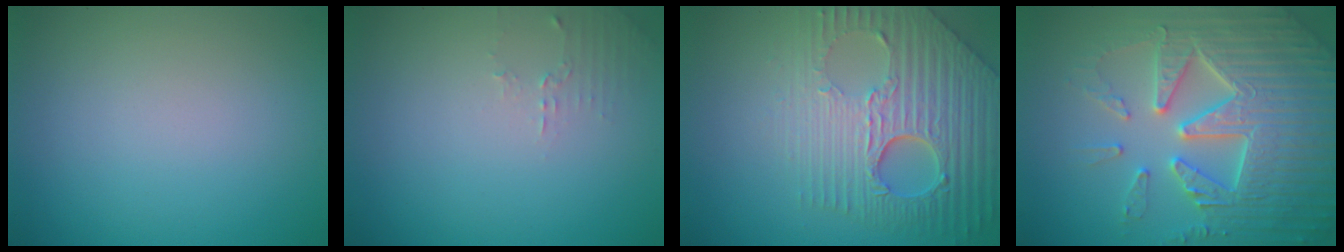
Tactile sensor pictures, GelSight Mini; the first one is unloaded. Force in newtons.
{"total": 1.2, "press": 1.2, "slide": 0.4}
{"total": 8.7, "press": 6.1, "slide": 6.2}
{"total": 7.8, "press": 7.6, "slide": 1.5}